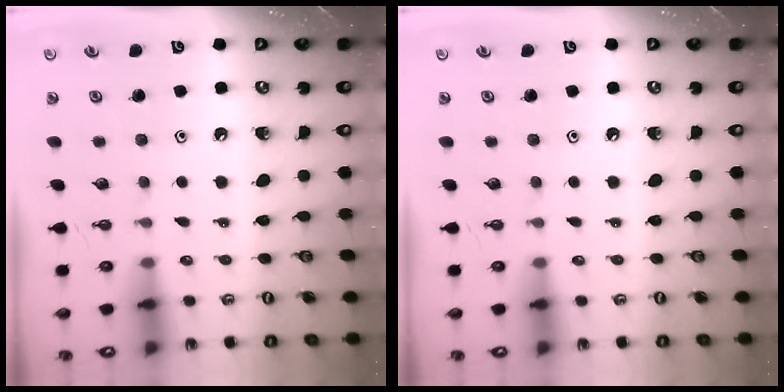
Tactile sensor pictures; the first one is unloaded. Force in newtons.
{"total": 0.0}